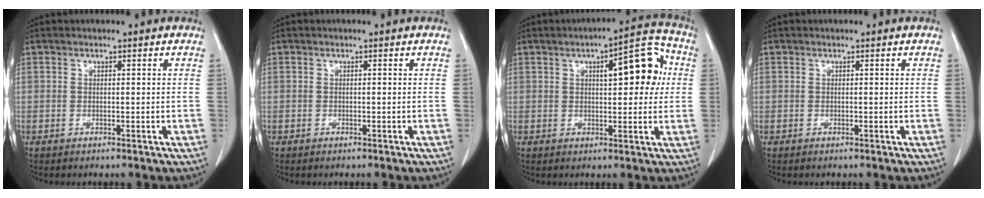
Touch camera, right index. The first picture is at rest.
{"total": 0.0}
{"total": 10.4, "force": [2.6, 3.3, 9.5], "torque": [-0.124, 0.032, 0.031]}
{"total": 0.0}